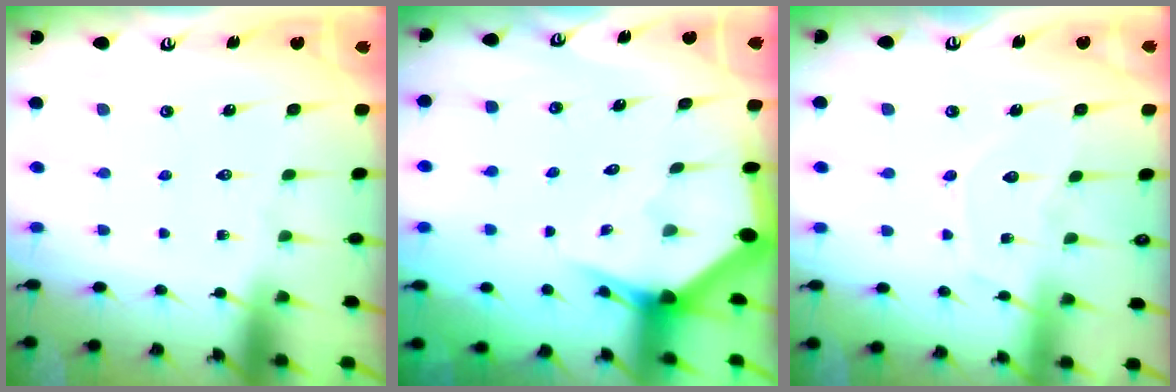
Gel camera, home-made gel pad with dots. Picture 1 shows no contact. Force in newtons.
{"total": 2.9, "press": 2.9, "slide": 0.2}
{"total": 7.7, "press": 7.7, "slide": 0.7}